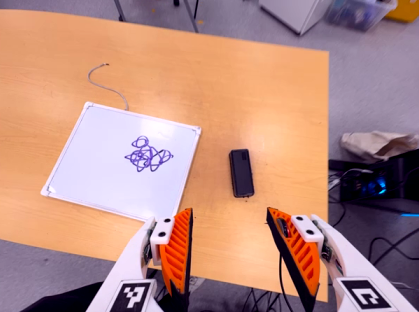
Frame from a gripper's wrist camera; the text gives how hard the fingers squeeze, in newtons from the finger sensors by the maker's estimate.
{"total": 0.0}